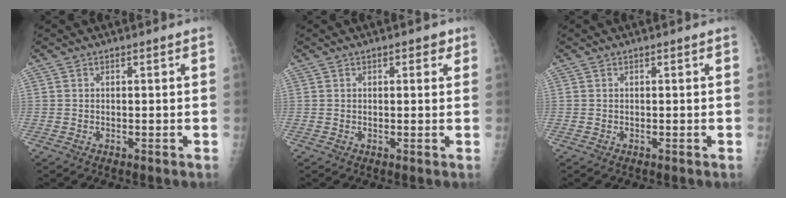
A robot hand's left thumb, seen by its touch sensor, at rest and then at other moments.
{"total": 2.2, "force": [1.1, 1.3, 1.5], "torque": [-0.003, 0.000, 0.011]}
{"total": 0.0}